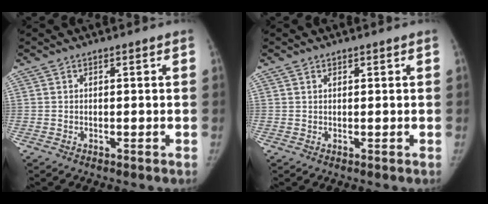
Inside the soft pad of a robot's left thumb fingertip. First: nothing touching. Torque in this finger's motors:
{"motor_torque": [-0.25, -0.07, -0.39, 0.24, -0.03]}